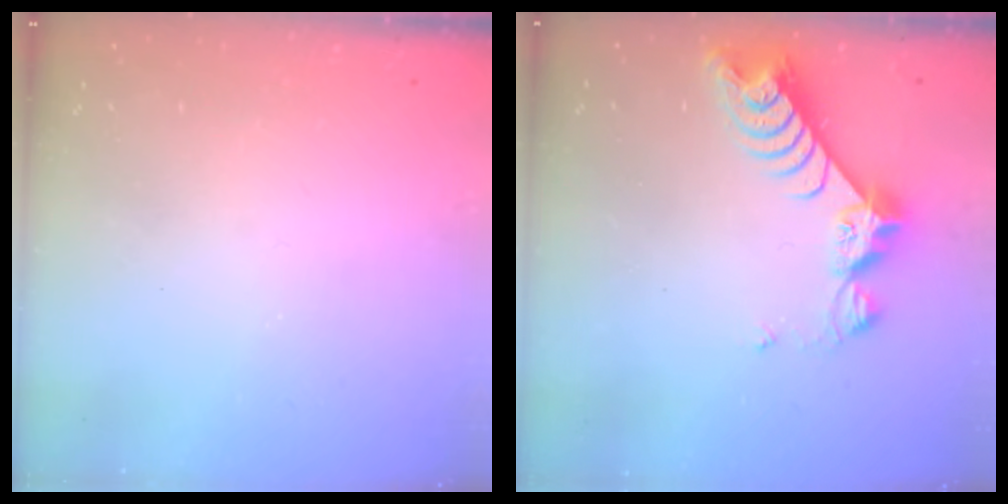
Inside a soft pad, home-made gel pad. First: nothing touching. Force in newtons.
{"total": 9.0, "press": 8.9, "slide": 0.9}